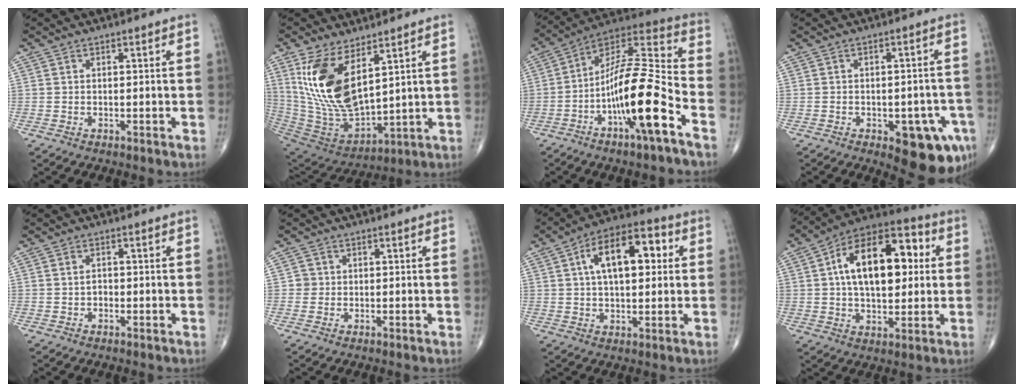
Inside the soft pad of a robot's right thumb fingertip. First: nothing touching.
{"total": 18.1, "force": [7.1, 8.5, 14.3], "torque": [-0.270, -0.038, 0.159]}
{"total": 18.8, "force": [-7.8, 3.6, 16.8], "torque": [-0.314, 0.063, -0.136]}
{"total": 11.3, "force": [-5.0, 4.9, 8.9], "torque": [-0.079, 0.017, -0.054]}
{"total": 1.3, "force": [-0.1, 1.0, 0.8], "torque": [-0.012, 0.003, -0.003]}
{"total": 1.6, "force": [0.0, 1.6, 0.0], "torque": [0.010, 0.005, -0.003]}
{"total": 14.9, "force": [3.6, 7.5, 12.4], "torque": [-0.182, 0.021, 0.052]}
{"total": 20.9, "force": [3.7, 11.3, 17.2], "torque": [-0.245, 0.023, 0.051]}